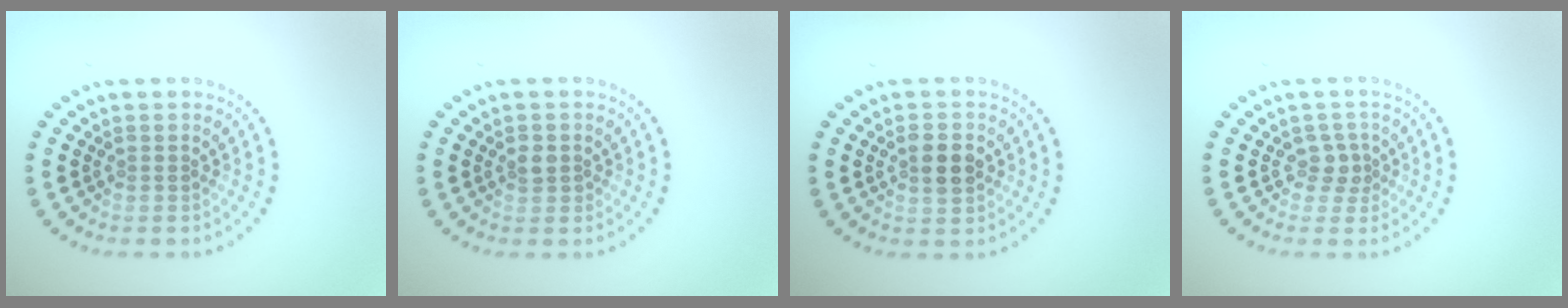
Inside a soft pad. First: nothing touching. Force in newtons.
{"total": 1.3, "press": 1.3, "slide": 0.3}
{"total": 2.8, "press": 2.8, "slide": 0.2}
{"total": 1.6, "press": 1.3, "slide": 1.0}